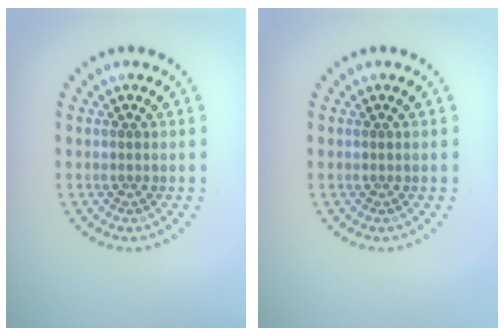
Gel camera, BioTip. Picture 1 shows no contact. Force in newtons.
{"total": 0.0}